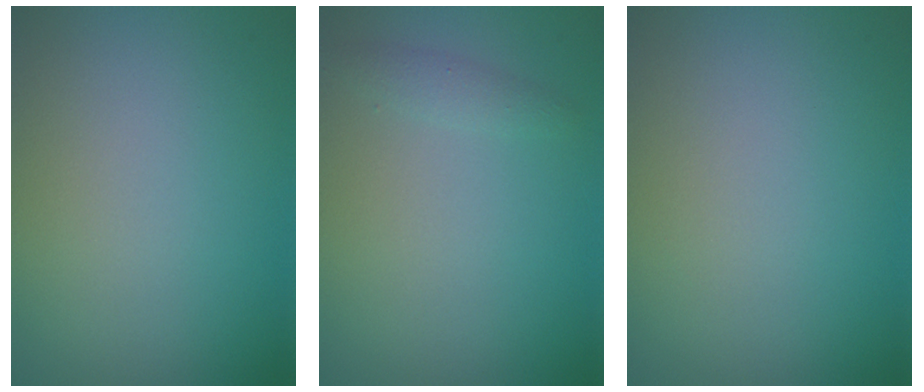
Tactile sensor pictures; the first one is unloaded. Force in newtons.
{"total": 1.0, "press": 1.0, "slide": 0.0}
{"total": 0.0}